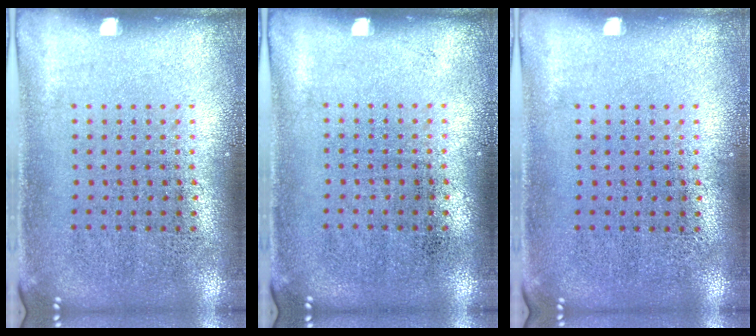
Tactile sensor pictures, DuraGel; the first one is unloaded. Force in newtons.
{"total": 0.0}
{"total": 0.0}